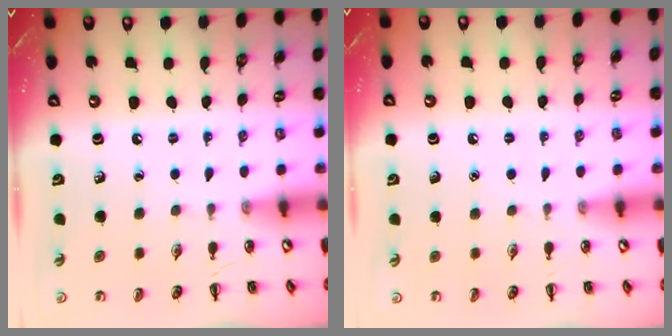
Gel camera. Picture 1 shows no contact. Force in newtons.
{"total": 1.4, "press": 1.4, "slide": 0.1}